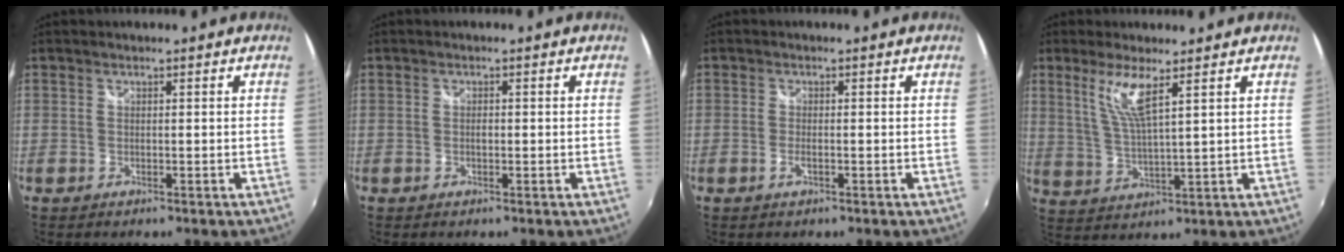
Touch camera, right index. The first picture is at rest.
{"total": 0.9, "force": [-0.1, 0.5, 0.7], "torque": [-0.011, 0.000, -0.003]}
{"total": 1.7, "force": [-0.7, 0.6, 1.4], "torque": [-0.030, -0.002, -0.013]}
{"total": 6.7, "force": [3.6, 0.5, 5.6], "torque": [-0.117, -0.011, 0.077]}